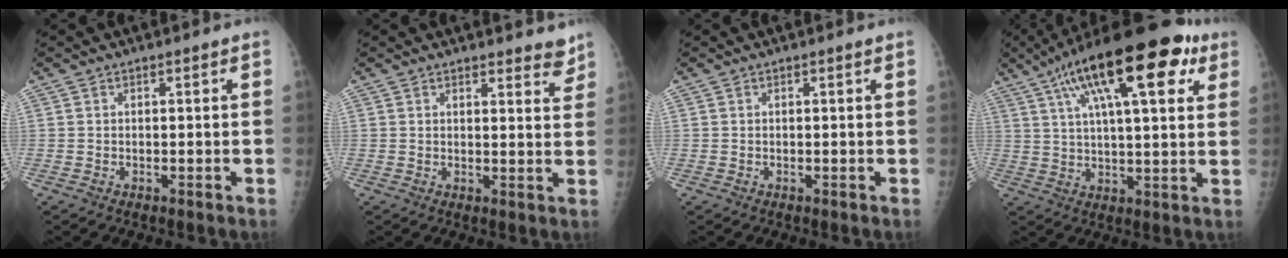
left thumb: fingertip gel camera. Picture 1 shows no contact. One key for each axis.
{"total": 4.5, "fx": 4.0, "fy": 1.3, "fz": 1.6, "tx": 0.001, "ty": -0.027, "tz": 0.042}
{"total": 0.0}
{"total": 23.3, "fx": 11.1, "fy": 7.6, "fz": 19.0, "tx": -0.288, "ty": 0.007, "tz": 0.171}